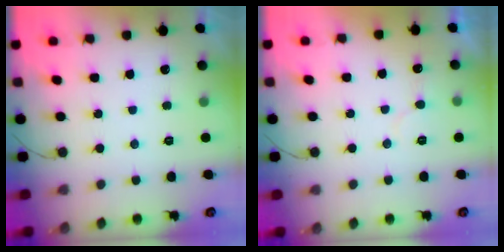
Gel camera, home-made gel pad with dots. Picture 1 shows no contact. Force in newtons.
{"total": 5.4, "press": 5.3, "slide": 0.4}